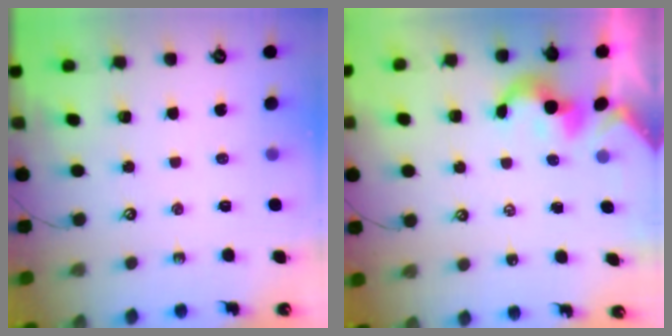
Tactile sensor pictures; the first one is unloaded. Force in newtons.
{"total": 2.3, "press": 2.3, "slide": 0.2}